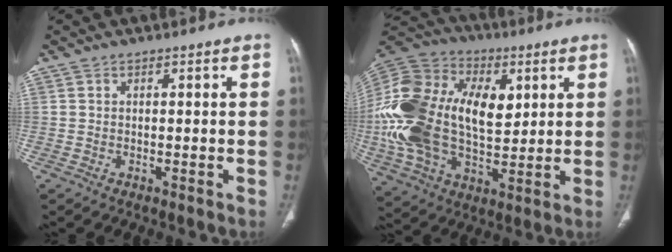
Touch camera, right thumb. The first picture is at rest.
{"total": 28.9, "force": [3.9, 17.9, 22.4], "torque": [-0.468, 0.017, 0.078]}